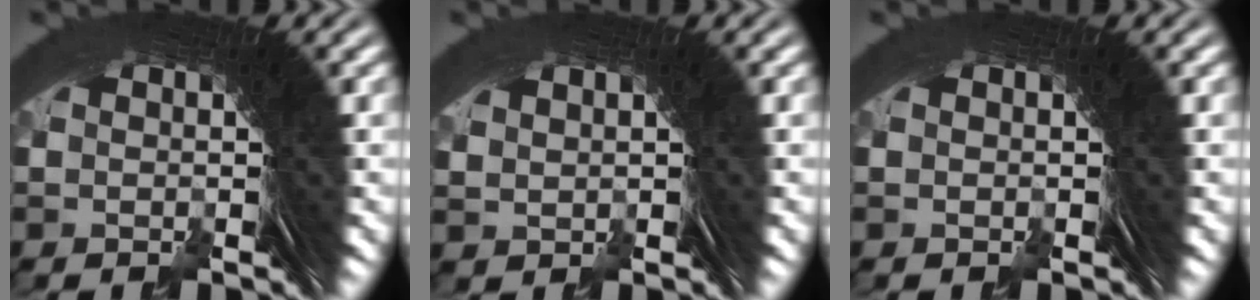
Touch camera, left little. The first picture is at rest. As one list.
[{"total": 0.8, "force": [0.3, 0.2, -0.7], "torque": [0.011, -0.005, 0.017]}, {"total": 0.0}]